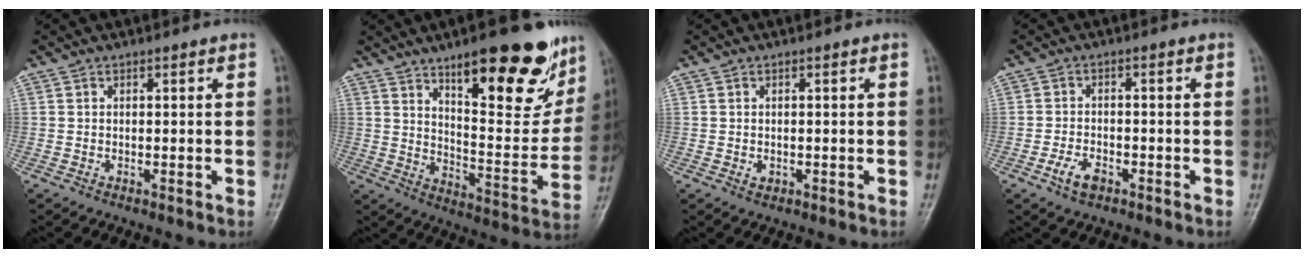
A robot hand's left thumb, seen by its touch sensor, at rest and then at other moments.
{"total": 22.1, "force": [13.5, 7.4, 15.8], "torque": [-0.173, -0.072, 0.203]}
{"total": 1.4, "force": [-0.3, 1.1, 0.9], "torque": [-0.007, 0.001, -0.004]}
{"total": 4.2, "force": [-2.3, 2.3, 2.6], "torque": [-0.048, 0.014, -0.044]}